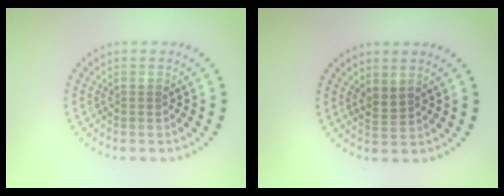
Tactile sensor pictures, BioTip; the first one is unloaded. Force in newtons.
{"total": 1.5, "press": 1.2, "slide": 0.9}